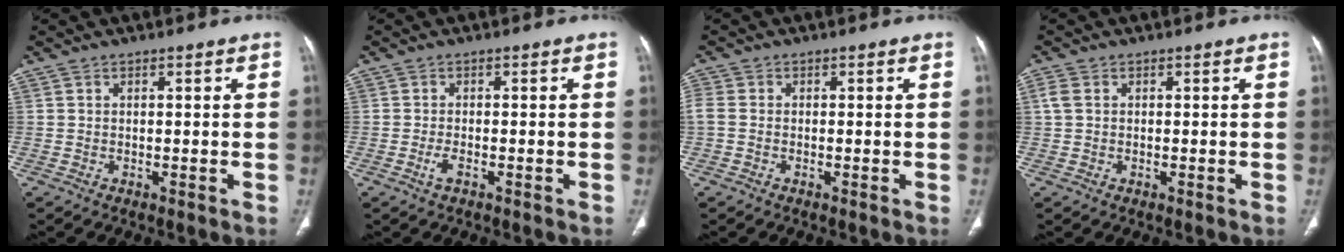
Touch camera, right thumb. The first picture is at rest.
{"total": 1.7, "force": [-0.8, 0.6, 1.3], "torque": [-0.031, 0.002, -0.015]}
{"total": 2.7, "force": [-0.4, 2.0, 1.8], "torque": [-0.053, 0.003, -0.012]}
{"total": 2.0, "force": [0.3, 1.5, 1.2], "torque": [-0.037, 0.002, 0.005]}